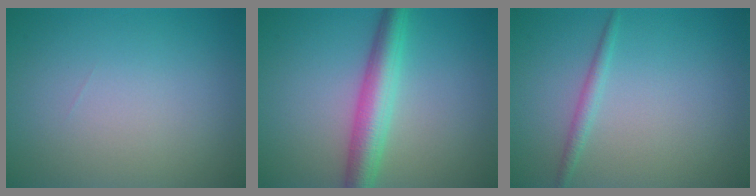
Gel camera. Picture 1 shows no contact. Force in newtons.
{"total": 4.8, "press": 4.8, "slide": 0.1}
{"total": 1.3, "press": 1.3, "slide": 0.0}